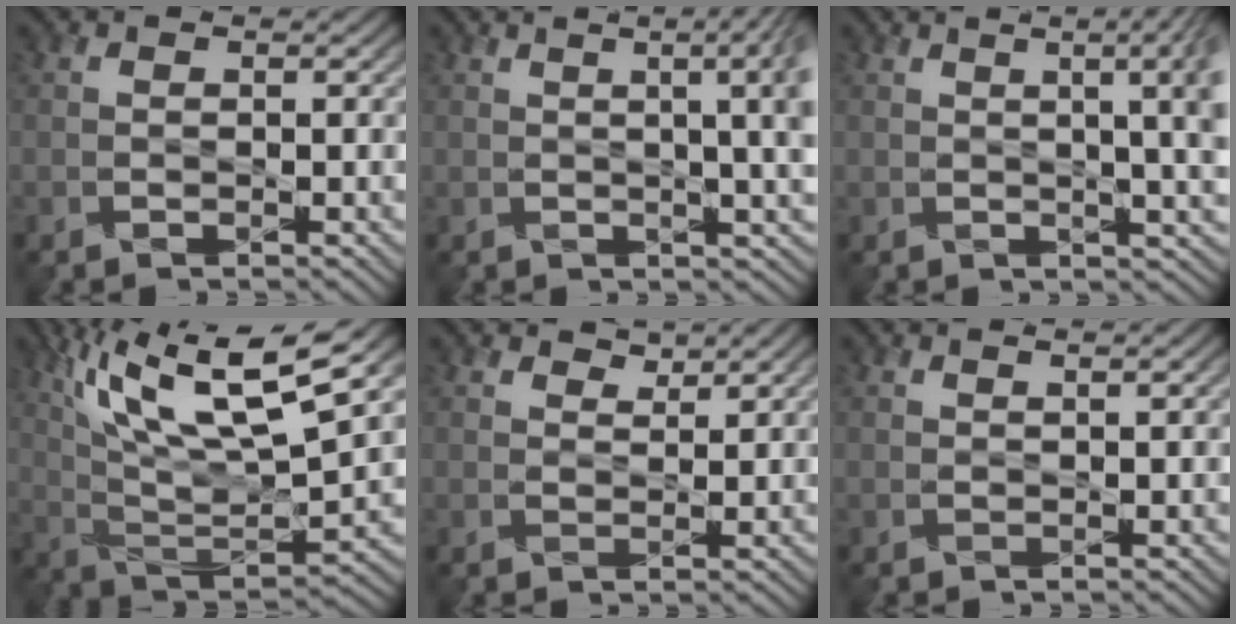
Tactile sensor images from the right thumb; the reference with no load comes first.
{"total": 8.6, "force": [1.8, 2.6, 8.1], "torque": [-0.074, 0.033, 0.010]}
{"total": 9.5, "force": [2.1, 2.9, 8.8], "torque": [-0.078, 0.035, 0.015]}
{"total": 16.9, "force": [8.6, 5.2, 13.6], "torque": [-0.273, 0.000, 0.156]}
{"total": 2.0, "force": [1.9, 0.5, 0.6], "torque": [-0.013, -0.003, 0.040]}
{"total": 0.8, "force": [0.7, 0.0, 0.4], "torque": [-0.011, 0.000, 0.010]}